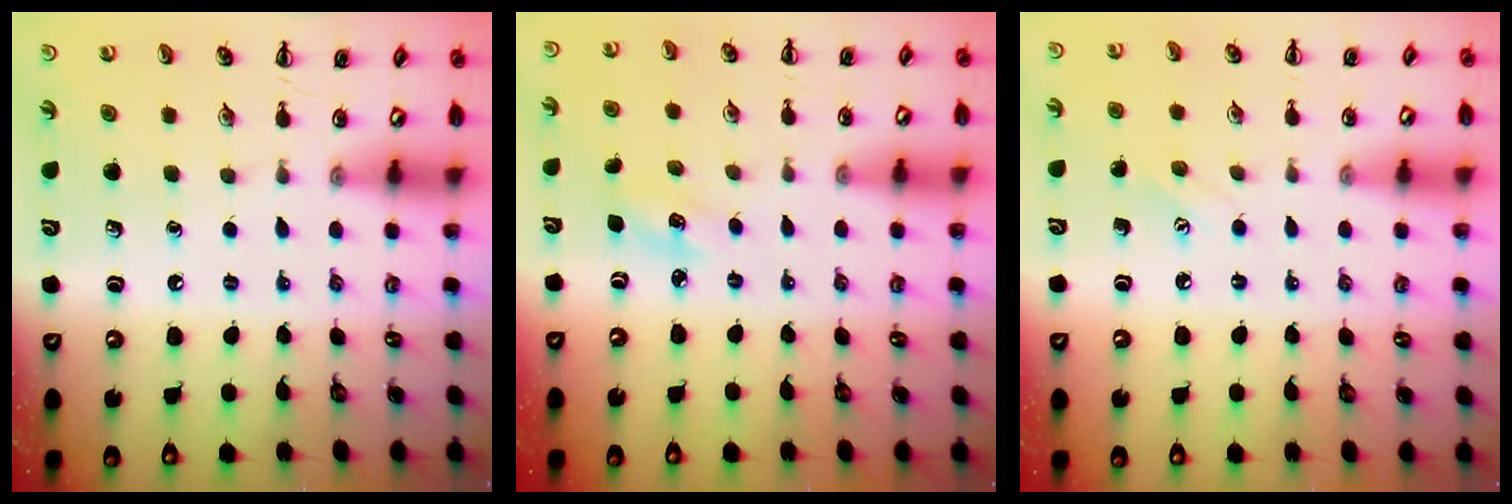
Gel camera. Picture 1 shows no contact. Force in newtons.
{"total": 3.2, "press": 3.1, "slide": 0.9}
{"total": 4.9, "press": 4.7, "slide": 1.2}